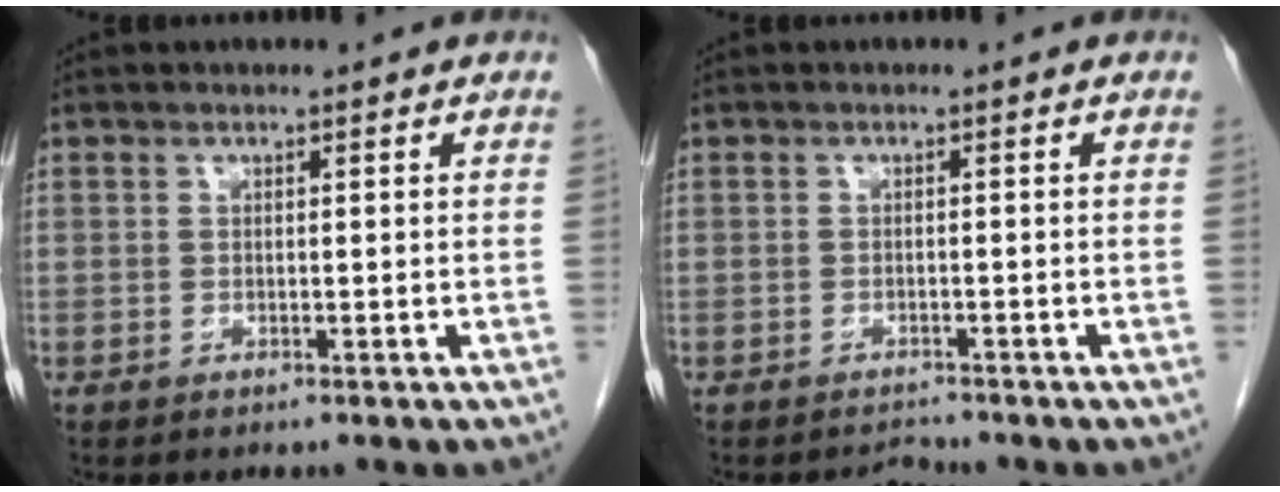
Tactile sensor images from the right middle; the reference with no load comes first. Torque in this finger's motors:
{"motor_torque": [-0.66, -0.16, -0.25, -0.07]}